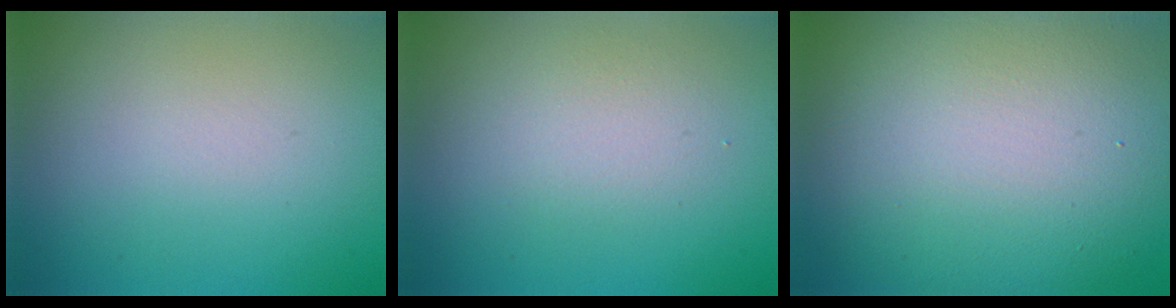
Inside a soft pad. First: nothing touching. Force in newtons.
{"total": 1.9, "press": 1.9, "slide": 0.0}
{"total": 15.5, "press": 15.5, "slide": 0.5}